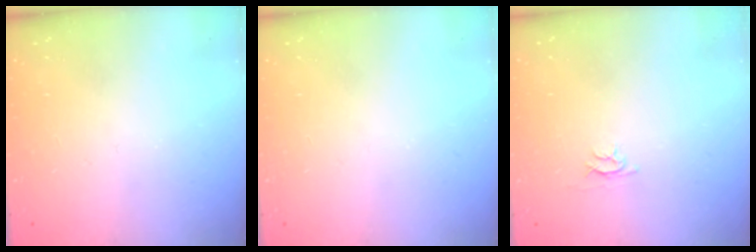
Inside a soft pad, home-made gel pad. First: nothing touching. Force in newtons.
{"total": 0.0}
{"total": 2.4, "press": 2.4, "slide": 0.3}